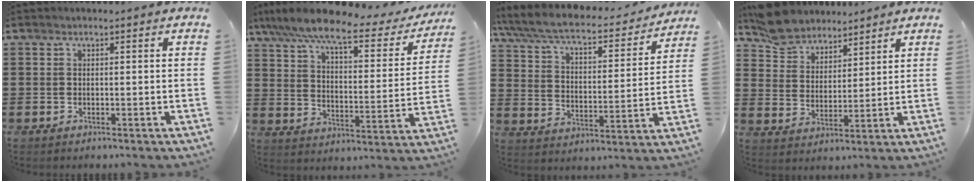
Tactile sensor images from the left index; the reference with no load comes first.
{"total": 9.2, "force": [7.4, 1.3, 5.4], "torque": [-0.134, -0.037, 0.121]}
{"total": 6.6, "force": [5.8, 0.8, 2.9], "torque": [-0.083, -0.038, 0.096]}
{"total": 6.7, "force": [6.1, 2.7, 0.7], "torque": [-0.044, -0.014, 0.116]}